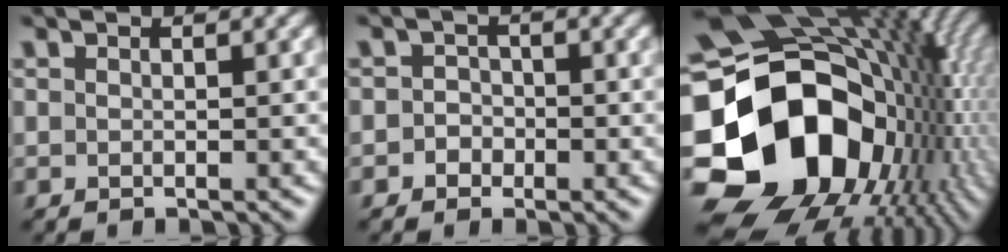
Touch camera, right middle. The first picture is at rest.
{"total": 1.5, "force": [-0.5, 1.4, 0.4], "torque": [0.012, 0.001, -0.017]}
{"total": 21.0, "force": [-1.8, 16.4, 13.0], "torque": [-0.292, -0.032, -0.007]}